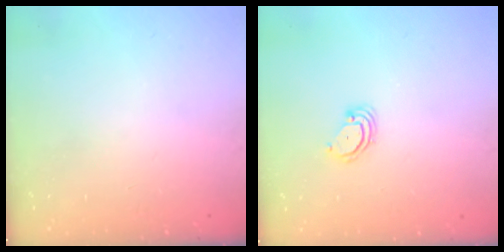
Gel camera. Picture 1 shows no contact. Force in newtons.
{"total": 3.5, "press": 3.5, "slide": 0.3}